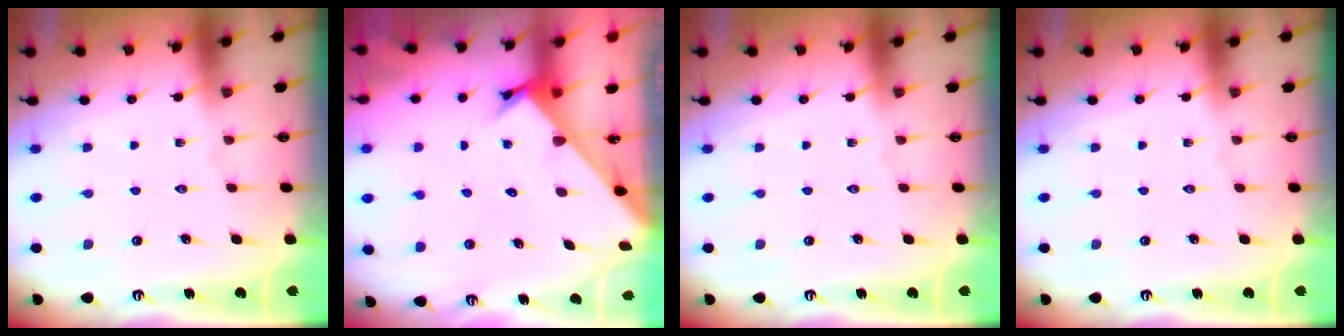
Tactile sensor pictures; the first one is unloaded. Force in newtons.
{"total": 2.2, "press": 2.2, "slide": 0.1}
{"total": 0.0}
{"total": 0.0}